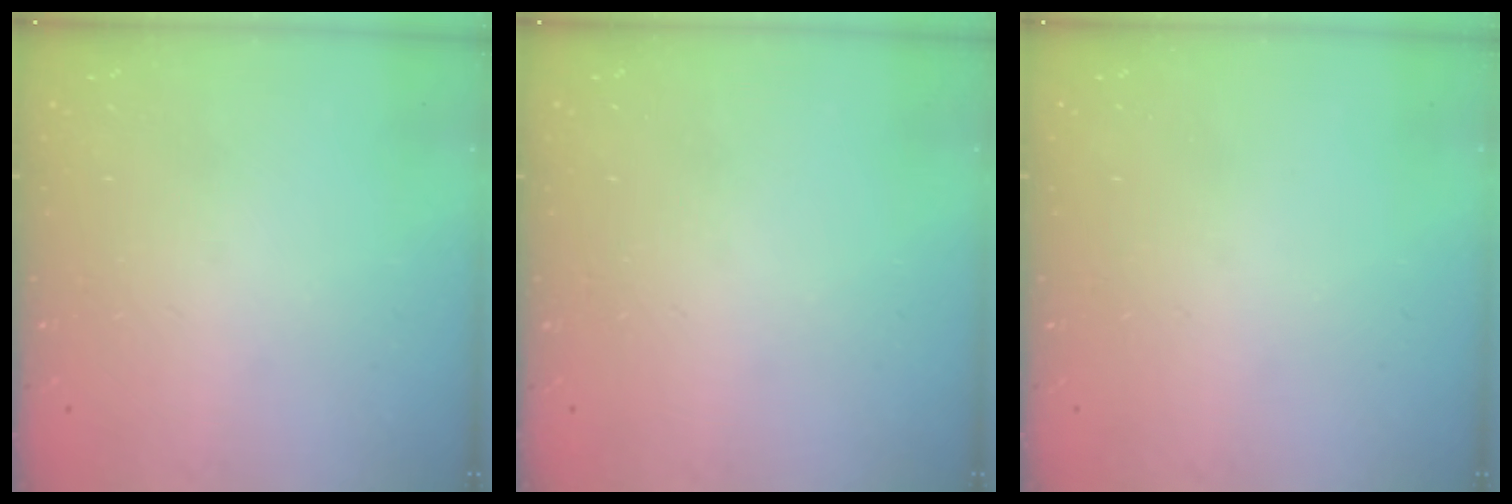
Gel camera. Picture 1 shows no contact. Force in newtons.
{"total": 0.0}
{"total": 0.0}